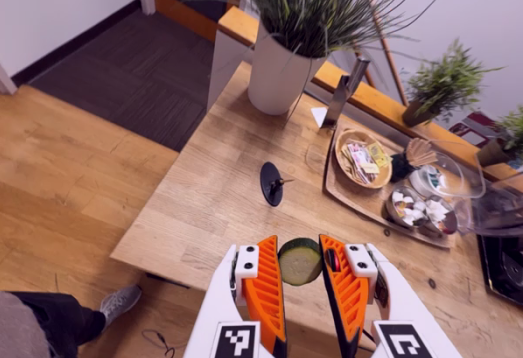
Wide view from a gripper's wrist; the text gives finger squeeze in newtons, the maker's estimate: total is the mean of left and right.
{"total": 9.8, "left": 10.4, "right": 9.2}